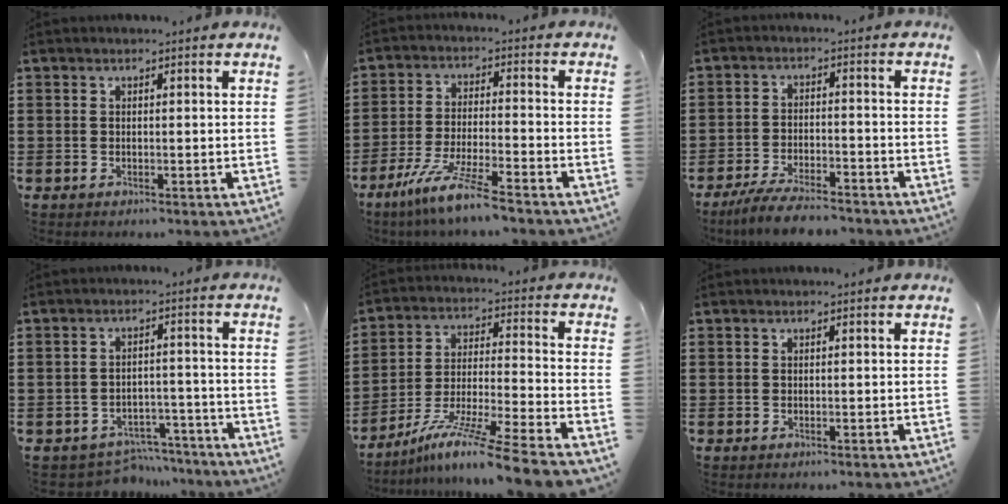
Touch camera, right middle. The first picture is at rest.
{"total": 7.9, "force": [-6.4, -0.3, 4.7], "torque": [-0.106, -0.018, -0.125]}
{"total": 5.7, "force": [-5.1, 0.6, 2.4], "torque": [-0.051, -0.004, -0.098]}
{"total": 4.7, "force": [-4.6, 1.2, 0.2], "torque": [-0.006, 0.011, -0.094]}
{"total": 11.5, "force": [-9.5, -0.8, 6.4], "torque": [-0.114, 0.002, -0.189]}
{"total": 0.0}